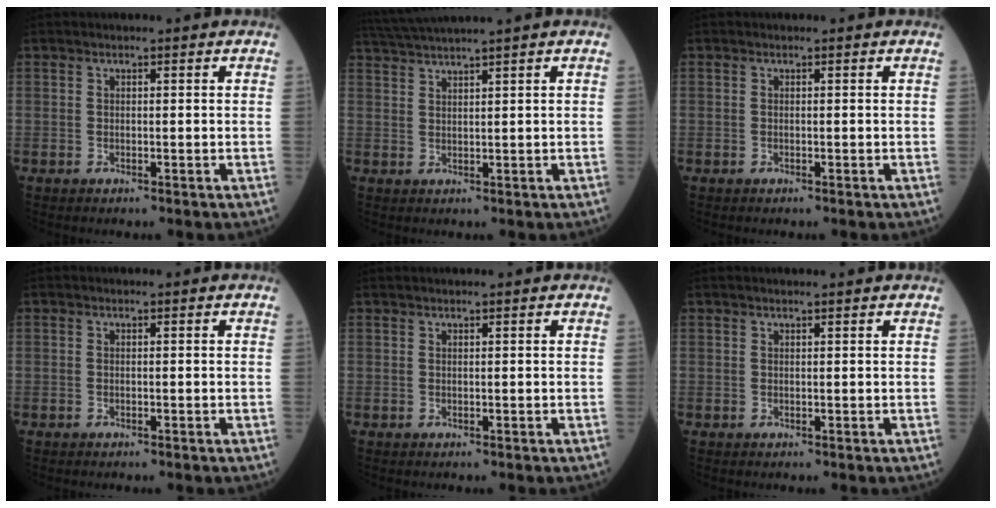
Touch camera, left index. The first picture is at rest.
{"total": 5.7, "force": [4.9, -1.8, 2.3], "torque": [-0.044, 0.017, 0.094]}
{"total": 0.0}
{"total": 0.0}
{"total": 1.4, "force": [1.3, -0.2, 0.6], "torque": [-0.009, 0.016, 0.027]}
{"total": 2.2, "force": [2.0, 0.2, 0.8], "torque": [-0.008, 0.019, 0.029]}